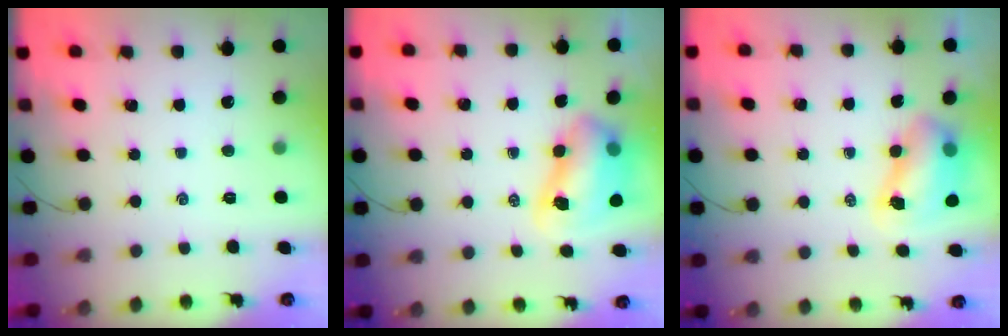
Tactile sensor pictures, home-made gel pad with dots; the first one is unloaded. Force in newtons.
{"total": 9.9, "press": 9.6, "slide": 2.1}
{"total": 7.6, "press": 7.4, "slide": 1.7}